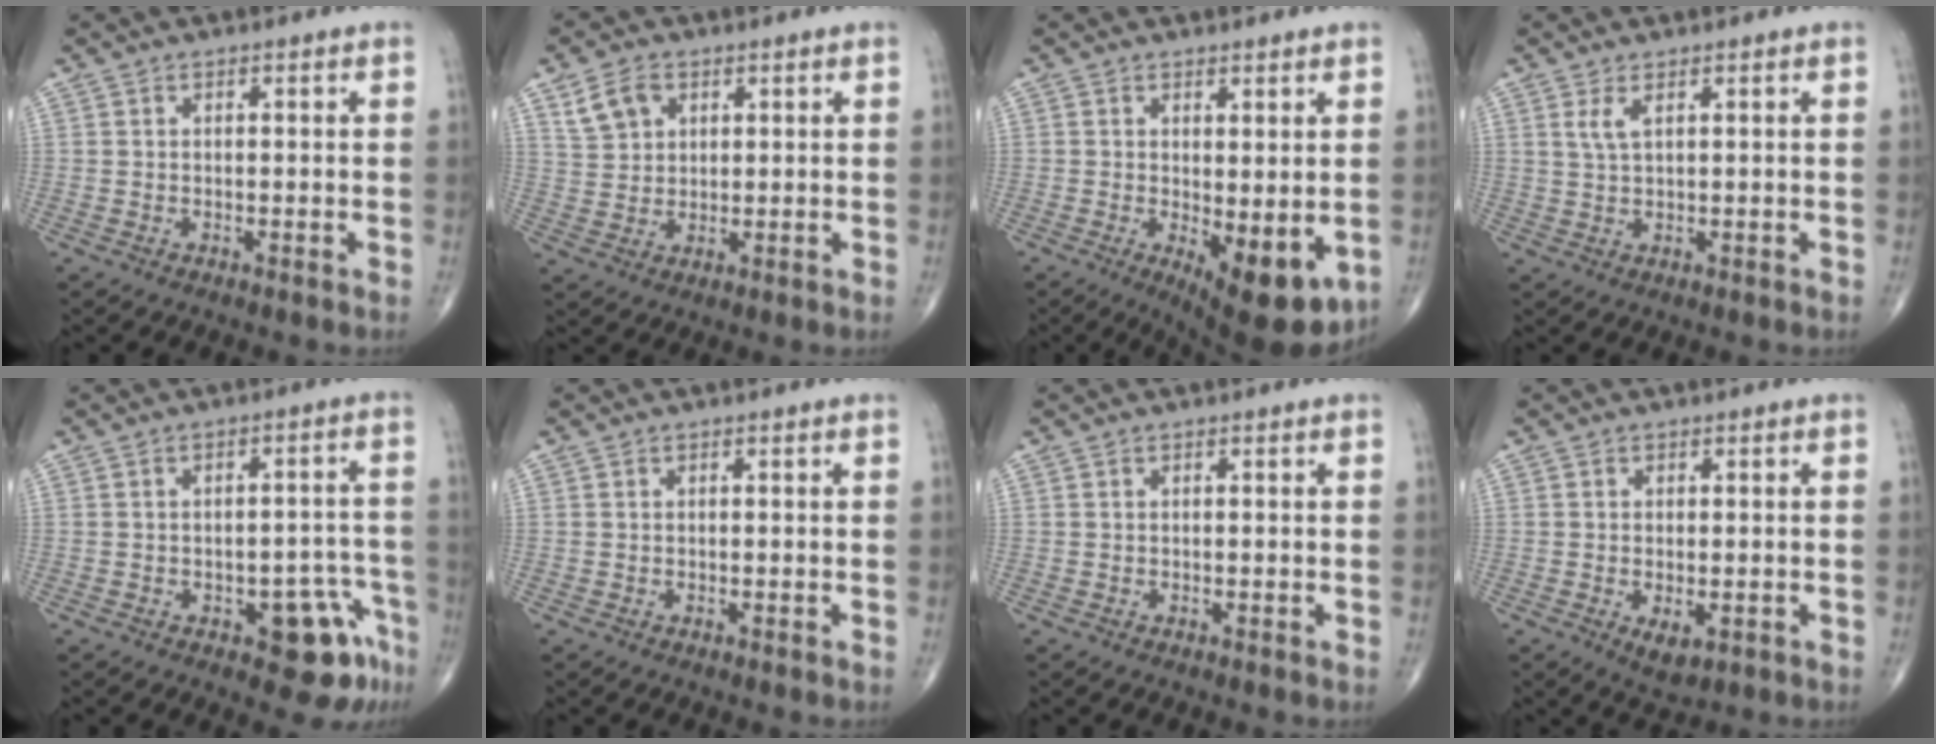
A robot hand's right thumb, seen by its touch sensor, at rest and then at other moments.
{"total": 6.0, "force": [2.9, 4.2, 3.2], "torque": [-0.048, -0.003, 0.058]}
{"total": 10.3, "force": [-2.3, 3.9, 9.3], "torque": [-0.112, -0.023, -0.020]}
{"total": 2.5, "force": [1.2, 0.8, 2.1], "torque": [-0.049, -0.002, 0.032]}
{"total": 8.3, "force": [-4.2, 3.9, 6.0], "torque": [-0.039, 0.027, -0.047]}
{"total": 0.0}
{"total": 0.0}
{"total": 3.7, "force": [-1.2, 1.9, 3.0], "torque": [-0.046, -0.008, -0.013]}